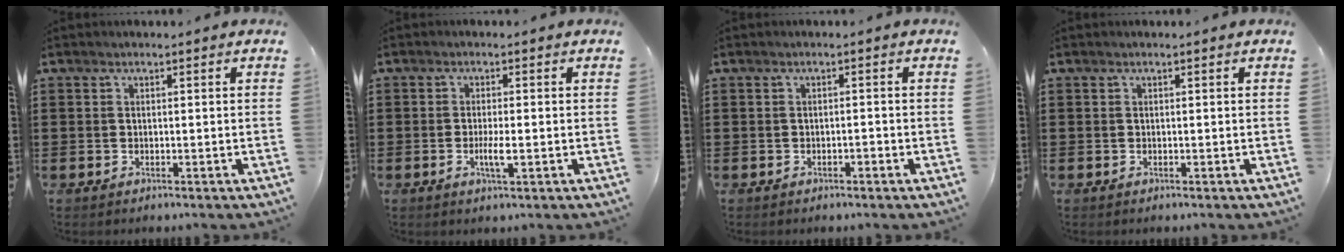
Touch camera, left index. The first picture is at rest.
{"total": 3.0, "force": [-0.6, 0.4, 2.9], "torque": [-0.057, -0.005, -0.013]}
{"total": 0.8, "force": [-0.5, 0.2, 0.5], "torque": [-0.014, -0.002, -0.010]}
{"total": 0.0}